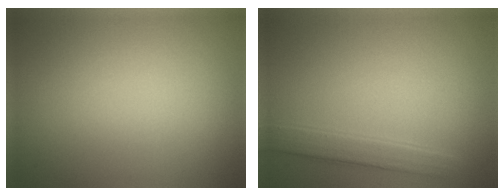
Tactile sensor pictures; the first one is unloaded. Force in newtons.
{"total": 2.5, "press": 2.5, "slide": 0.1}